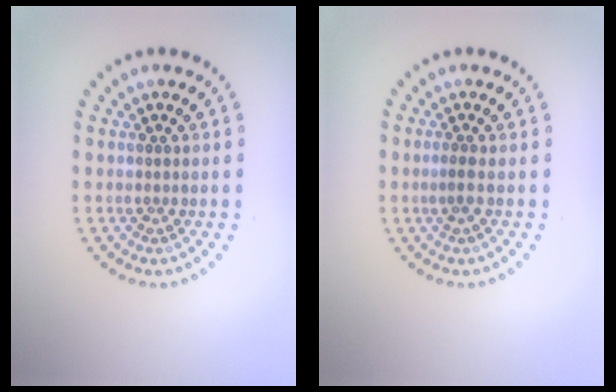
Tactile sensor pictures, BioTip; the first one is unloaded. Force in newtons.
{"total": 1.0, "press": 0.8, "slide": 0.5}